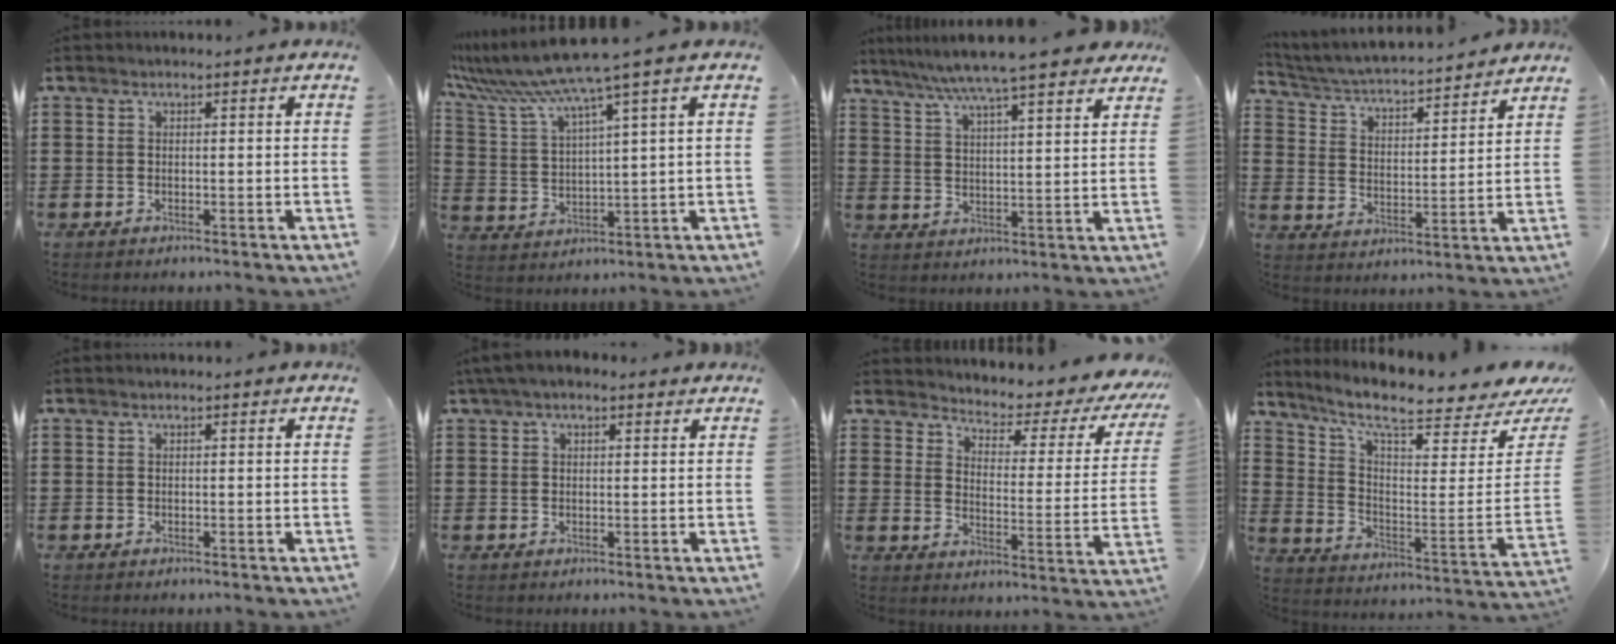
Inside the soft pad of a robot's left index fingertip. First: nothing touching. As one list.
[{"total": 7.5, "force": [5.8, -0.8, 4.6], "torque": [-0.120, -0.042, 0.093]}, {"total": 7.5, "force": [6.5, -0.1, 3.8], "torque": [-0.096, -0.027, 0.111]}, {"total": 3.7, "force": [3.6, 0.0, 0.9], "torque": [-0.038, -0.033, 0.053]}, {"total": 0.0}, {"total": 2.6, "force": [1.7, 1.5, 1.3], "torque": [-0.031, 0.009, 0.031]}, {"total": 3.1, "force": [2.5, 1.0, 1.5], "torque": [-0.039, -0.031, 0.030]}, {"total": 8.7, "force": [7.2, 1.1, 4.7], "torque": [-0.111, -0.064, 0.119]}]